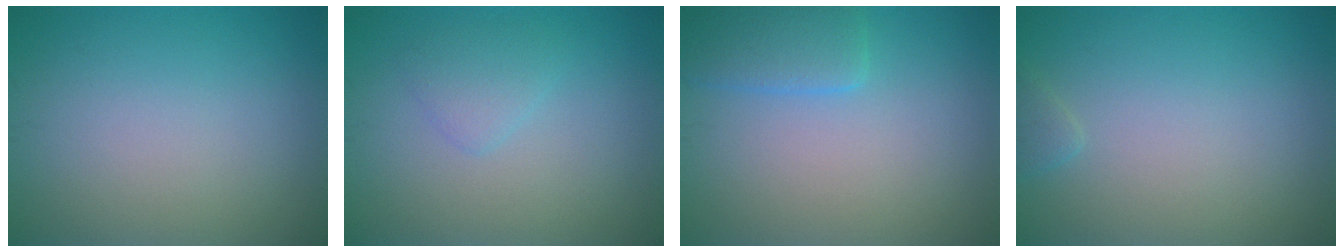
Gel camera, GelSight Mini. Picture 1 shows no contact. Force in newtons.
{"total": 1.7, "press": 1.7, "slide": 0.1}
{"total": 3.0, "press": 3.0, "slide": 0.2}
{"total": 0.8, "press": 0.8, "slide": 0.1}